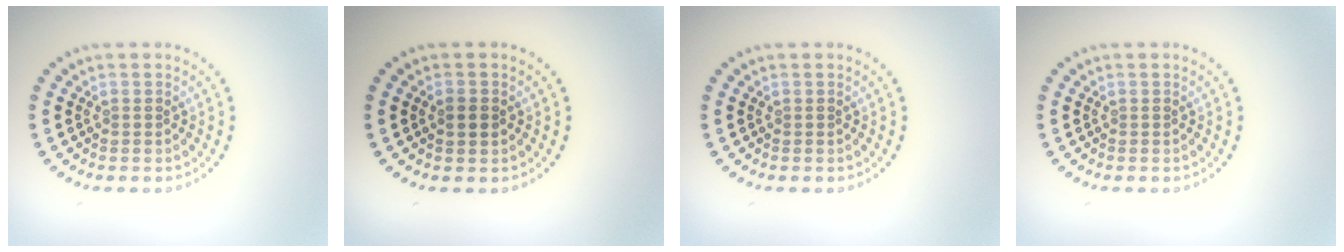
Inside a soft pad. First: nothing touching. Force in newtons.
{"total": 1.7, "press": 1.7, "slide": 0.1}
{"total": 0.0}
{"total": 0.0}